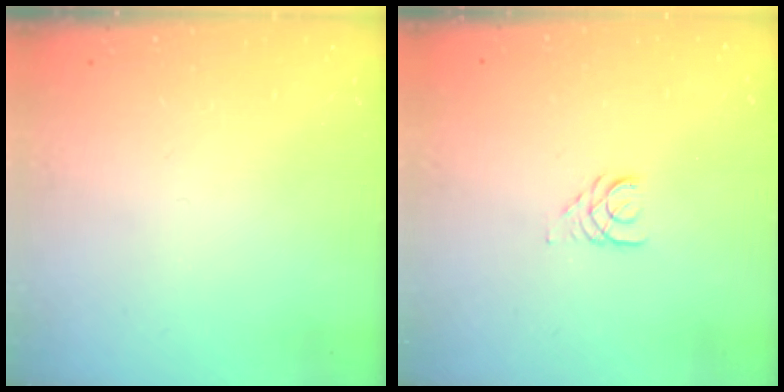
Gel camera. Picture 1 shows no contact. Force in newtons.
{"total": 2.5, "press": 2.5, "slide": 0.3}